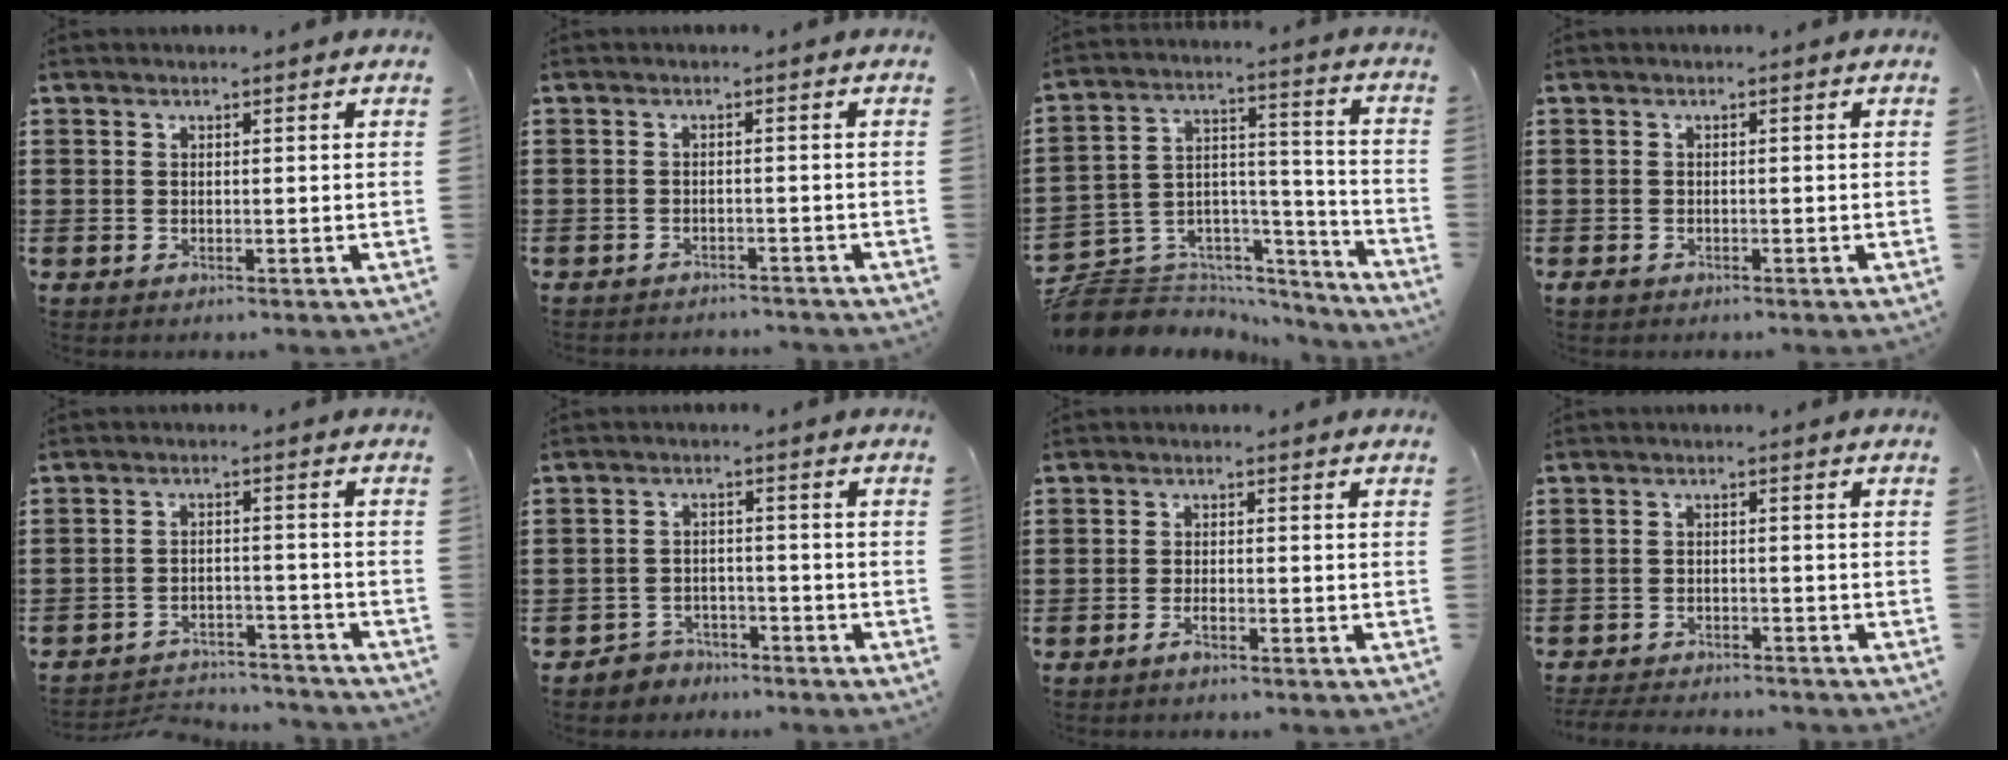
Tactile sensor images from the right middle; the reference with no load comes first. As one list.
[{"total": 1.5, "force": [-1.5, 0.1, -0.1], "torque": [-0.004, 0.001, -0.032]}, {"total": 7.1, "force": [-6.1, 3.6, 0.6], "torque": [-0.028, 0.000, -0.118]}, {"total": 0.9, "force": [-0.6, 0.5, 0.3], "torque": [-0.015, -0.004, -0.016]}, {"total": 3.8, "force": [-3.8, 0.5, 0.2], "torque": [-0.009, 0.005, -0.081]}, {"total": 3.1, "force": [-2.9, 1.0, -0.3], "torque": [-0.004, 0.001, -0.063]}, {"total": 1.7, "force": [-1.1, 0.3, 1.2], "torque": [-0.031, -0.007, -0.022]}, {"total": 2.9, "force": [-2.9, 0.3, 0.2], "torque": [-0.007, 0.000, -0.062]}]